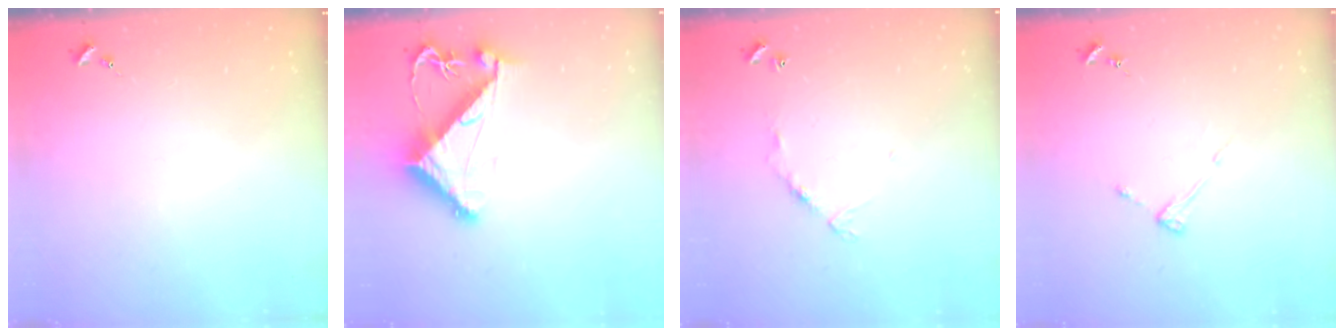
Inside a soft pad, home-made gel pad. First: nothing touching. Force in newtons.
{"total": 8.0, "press": 8.0, "slide": 0.7}
{"total": 6.1, "press": 6.1, "slide": 0.5}
{"total": 4.2, "press": 4.2, "slide": 0.4}